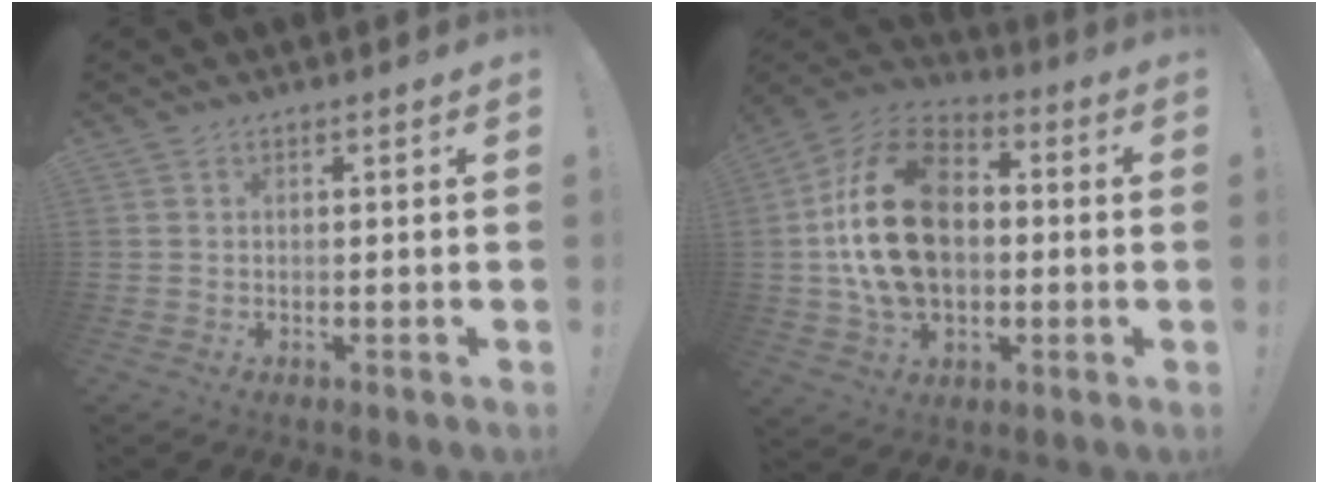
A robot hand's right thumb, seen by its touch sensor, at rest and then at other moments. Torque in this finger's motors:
{"motor_torque": [1.16, 2.18, 0.34, 0.06, 0.40]}